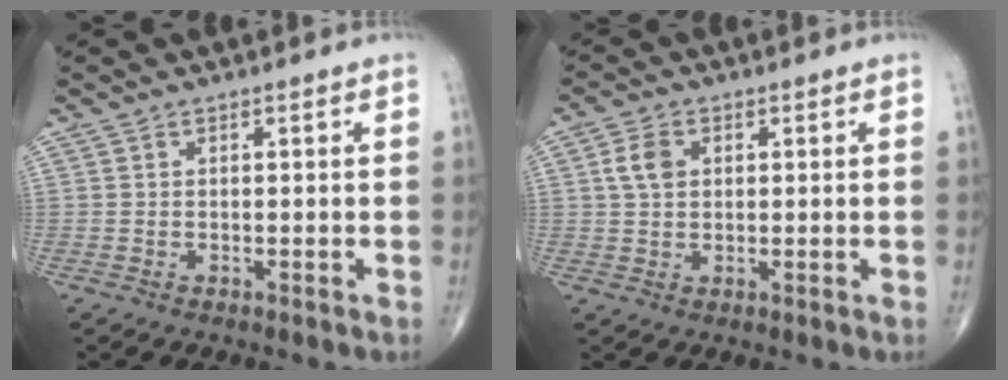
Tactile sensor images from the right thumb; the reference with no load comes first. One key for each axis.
{"total": 4.3, "fx": 1.1, "fy": 3.1, "fz": 2.8, "tx": -0.053, "ty": 0.001, "tz": 0.018}